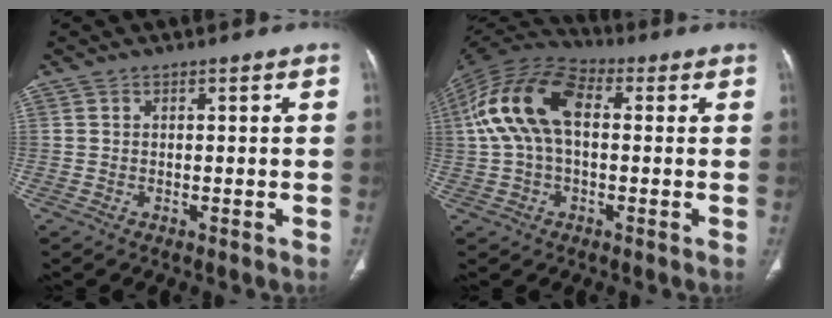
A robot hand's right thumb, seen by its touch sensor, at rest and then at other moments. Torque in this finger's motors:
{"motor_torque": [-0.08, 0.82, 1.11, -0.50, 0.40]}